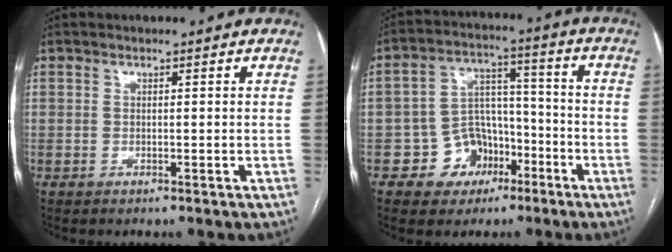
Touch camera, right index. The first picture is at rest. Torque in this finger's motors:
{"motor_torque": [0.70, -0.65, 0.26, 0.00]}